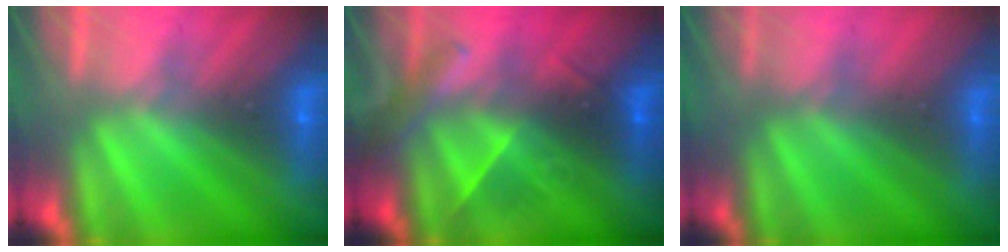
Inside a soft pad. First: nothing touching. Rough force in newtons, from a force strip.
{"total": 2.8}
{"total": 2.5}